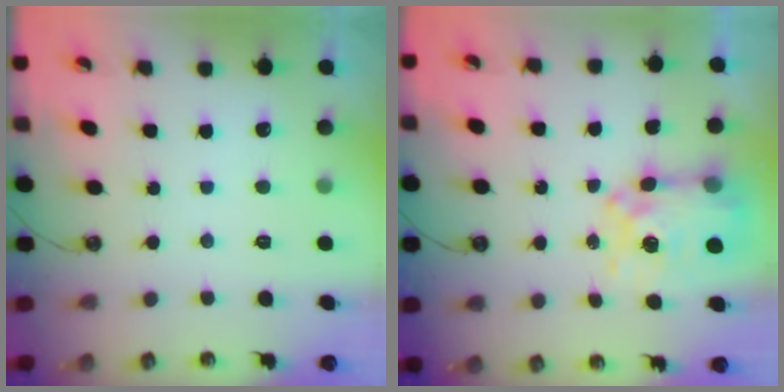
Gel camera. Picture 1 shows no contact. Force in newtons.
{"total": 10.0, "press": 10.0, "slide": 0.9}